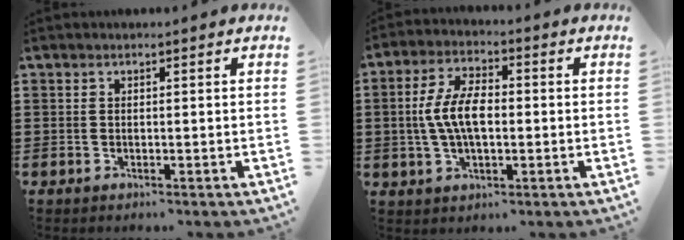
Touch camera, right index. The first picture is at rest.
{"total": 7.7, "force": [-0.3, 3.7, 6.7], "torque": [-0.150, 0.001, -0.013]}